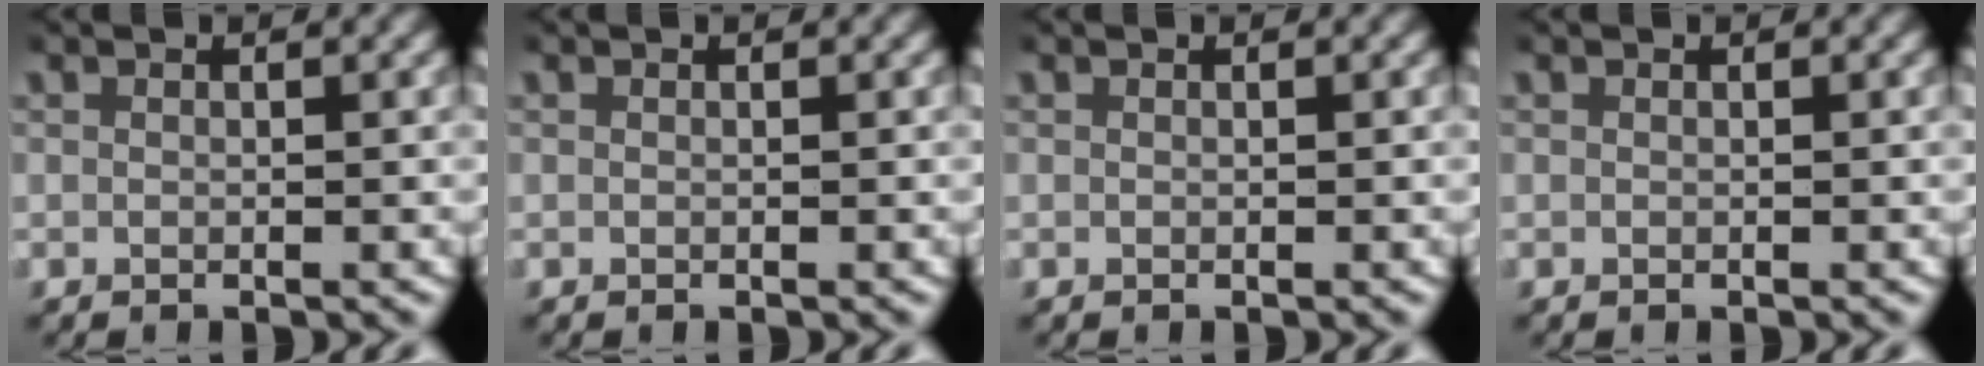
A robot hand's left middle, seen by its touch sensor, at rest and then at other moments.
{"total": 0.0}
{"total": 0.0}
{"total": 0.0}